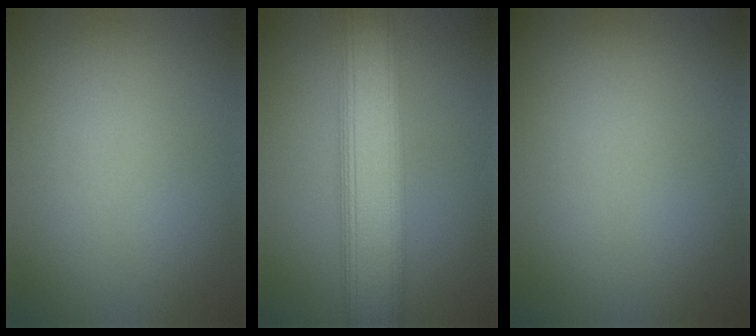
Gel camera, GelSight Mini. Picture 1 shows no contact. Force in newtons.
{"total": 8.8, "press": 8.8, "slide": 0.2}
{"total": 0.0}